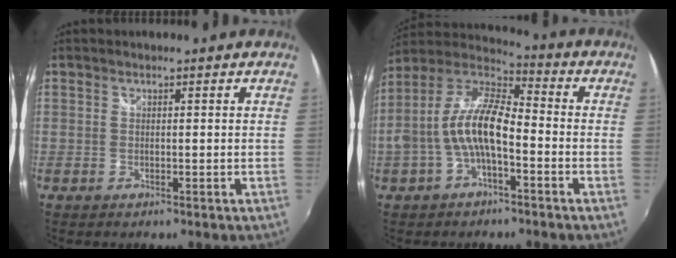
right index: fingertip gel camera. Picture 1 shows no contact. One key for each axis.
{"total": 12.6, "fx": -2.9, "fy": 4.8, "fz": 11.3, "tx": -0.232, "ty": 0.013, "tz": -0.055}